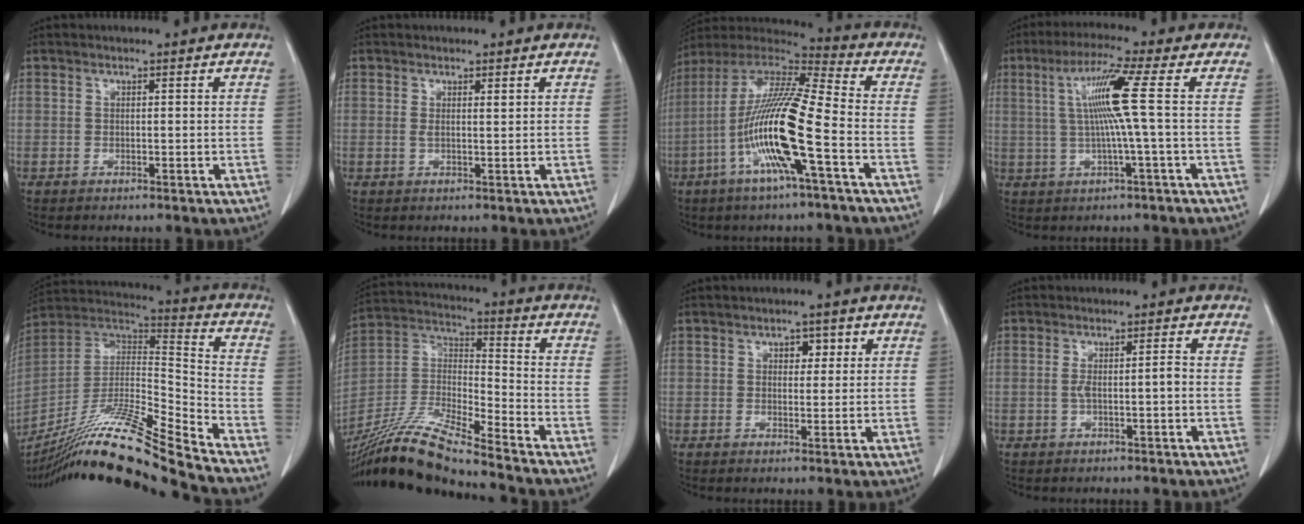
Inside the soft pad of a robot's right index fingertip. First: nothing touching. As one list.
[{"total": 1.1, "force": [0.6, 0.2, 1.0], "torque": [-0.021, 0.001, 0.013]}, {"total": 17.5, "force": [-5.3, 0.7, 16.6], "torque": [-0.333, -0.004, -0.106]}, {"total": 8.2, "force": [1.0, -1.8, 8.0], "torque": [-0.153, 0.011, 0.027]}, {"total": 21.8, "force": [-18.2, -1.8, 11.9], "torque": [-0.238, -0.009, -0.335]}, {"total": 17.9, "force": [-15.9, 0.1, 8.3], "torque": [-0.180, -0.008, -0.299]}, {"total": 2.5, "force": [1.0, 1.6, 1.7], "torque": [-0.019, 0.007, 0.012]}, {"total": 2.7, "force": [-0.5, 0.4, 2.6], "torque": [-0.048, 0.008, -0.004]}]